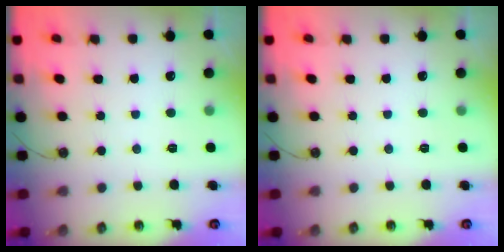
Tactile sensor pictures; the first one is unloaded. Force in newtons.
{"total": 0.0}